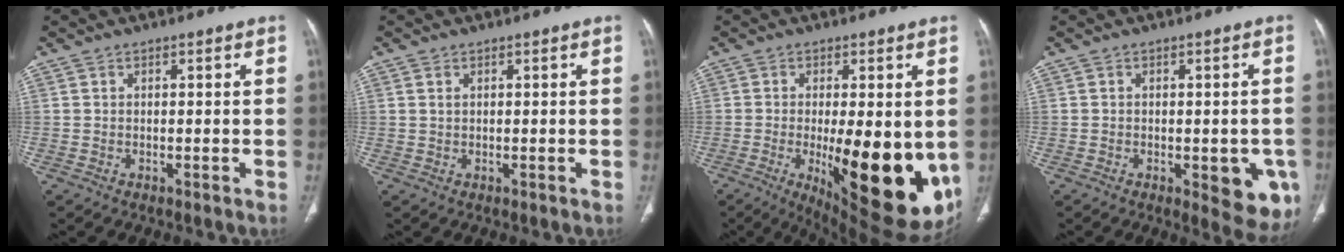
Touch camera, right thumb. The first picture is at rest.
{"total": 0.9, "force": [0.4, 0.5, 0.7], "torque": [-0.016, 0.004, 0.011]}
{"total": 21.5, "force": [-4.0, 7.6, 19.7], "torque": [-0.232, -0.032, -0.029]}
{"total": 9.0, "force": [-2.7, 4.0, 7.6], "torque": [-0.062, -0.007, -0.026]}